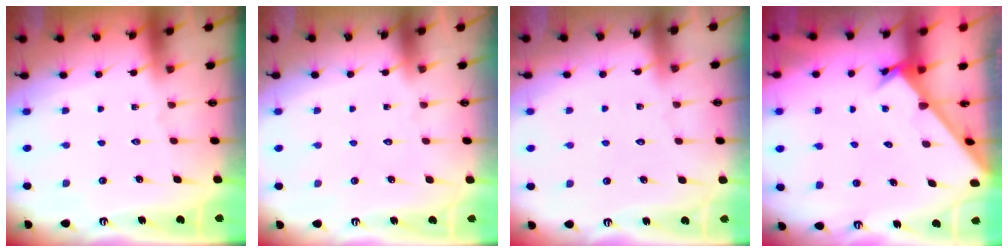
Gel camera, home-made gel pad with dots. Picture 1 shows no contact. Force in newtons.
{"total": 1.7, "press": 1.7, "slide": 0.1}
{"total": 3.4, "press": 3.4, "slide": 0.4}
{"total": 2.4, "press": 2.4, "slide": 0.1}